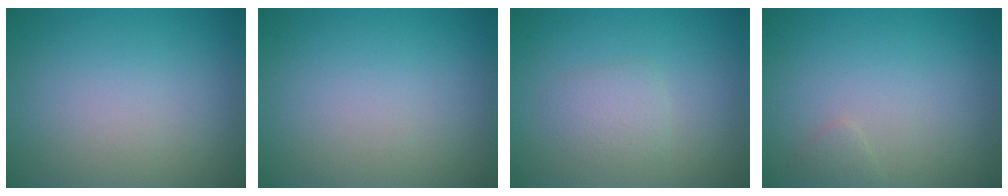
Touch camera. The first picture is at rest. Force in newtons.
{"total": 0.0}
{"total": 1.6, "press": 1.6, "slide": 0.1}
{"total": 0.8, "press": 0.7, "slide": 0.1}